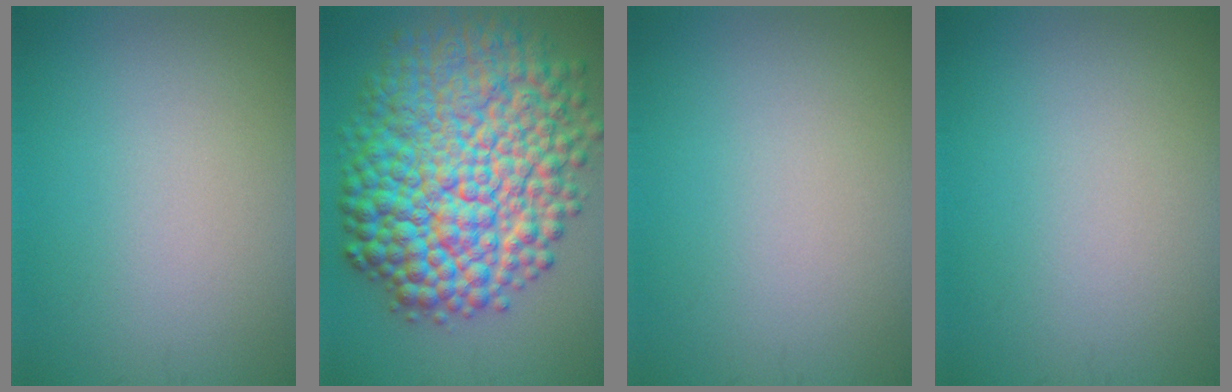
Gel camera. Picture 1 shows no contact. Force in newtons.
{"total": 15.5, "press": 15.5, "slide": 0.1}
{"total": 0.0}
{"total": 0.0}